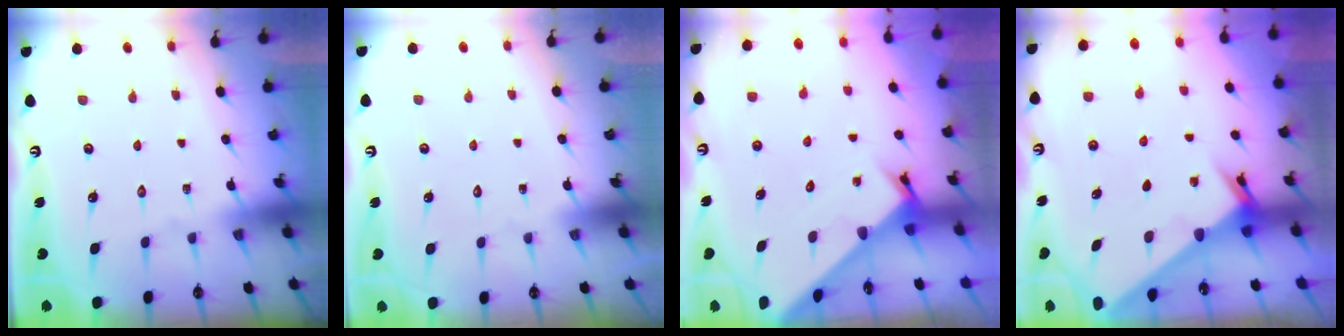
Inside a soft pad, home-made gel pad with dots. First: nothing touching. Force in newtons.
{"total": 1.6, "press": 1.5, "slide": 0.1}
{"total": 2.3, "press": 2.3, "slide": 0.1}
{"total": 2.5, "press": 2.5, "slide": 0.2}